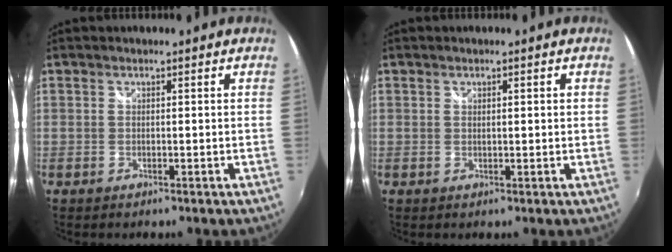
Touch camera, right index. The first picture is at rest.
{"total": 1.0, "force": [0.4, 0.3, 0.9], "torque": [-0.012, 0.004, 0.006]}